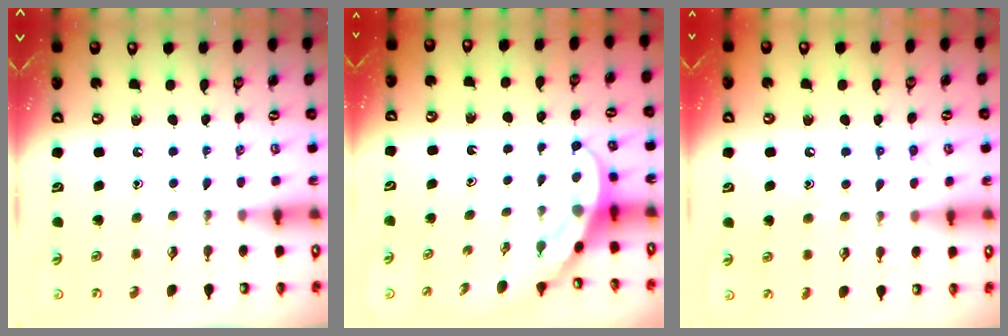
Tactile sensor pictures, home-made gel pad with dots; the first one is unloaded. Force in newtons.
{"total": 4.0, "press": 4.0, "slide": 0.4}
{"total": 8.7, "press": 8.7, "slide": 0.9}